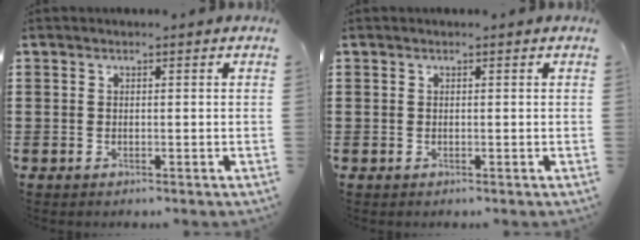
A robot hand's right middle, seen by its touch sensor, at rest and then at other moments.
{"total": 0.0}